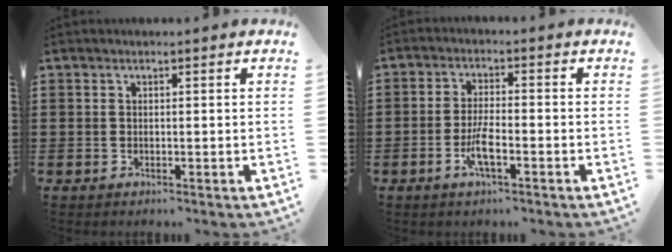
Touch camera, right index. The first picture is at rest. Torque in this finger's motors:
{"motor_torque": [1.72, 0.42, 0.40, 0.12]}